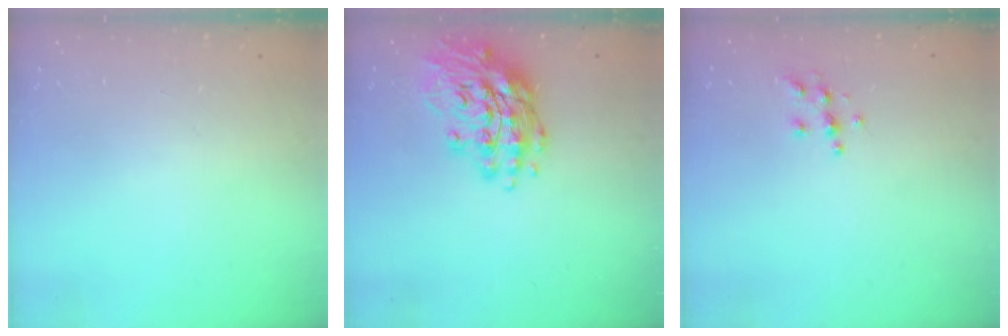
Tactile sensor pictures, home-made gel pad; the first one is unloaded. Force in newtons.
{"total": 16.9, "press": 16.6, "slide": 3.1}
{"total": 5.3, "press": 5.2, "slide": 0.2}